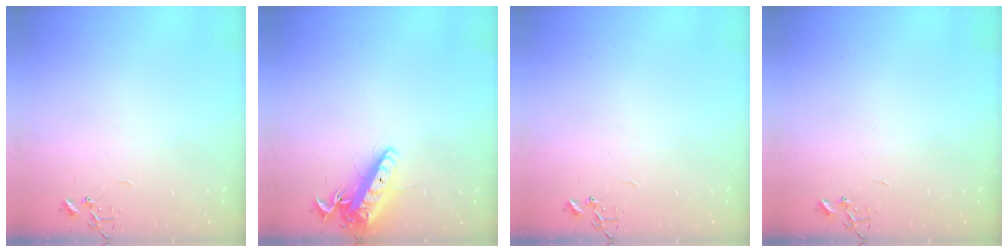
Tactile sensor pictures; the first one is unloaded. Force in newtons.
{"total": 13.9, "press": 13.7, "slide": 2.5}
{"total": 0.0}
{"total": 0.0}